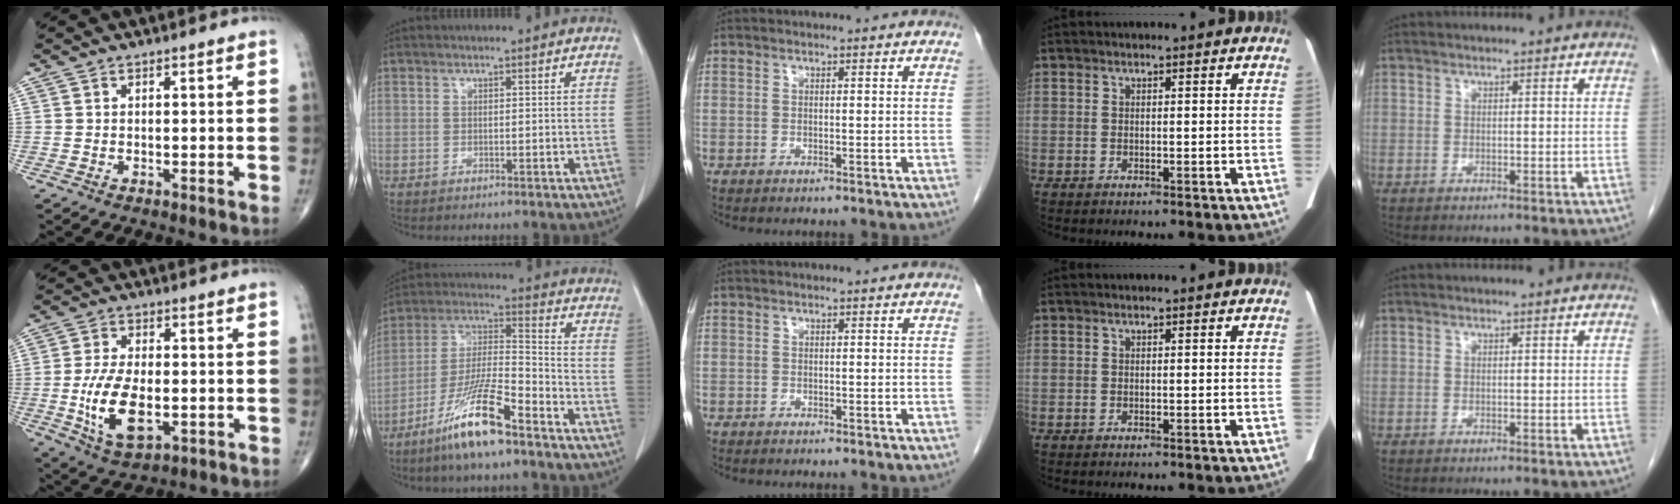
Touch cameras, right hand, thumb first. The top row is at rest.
{"thumb": {"total": 15.0, "force": [-3.0, 8.0, 12.4], "torque": [-0.231, -0.003, -0.041]}, "index": {"total": 13.4, "force": [-8.8, 1.4, 10.0], "torque": [-0.204, -0.018, -0.164]}, "middle": {"total": 0.6, "force": [-0.5, 0.3, 0.1], "torque": [-0.011, 0.001, -0.010]}}